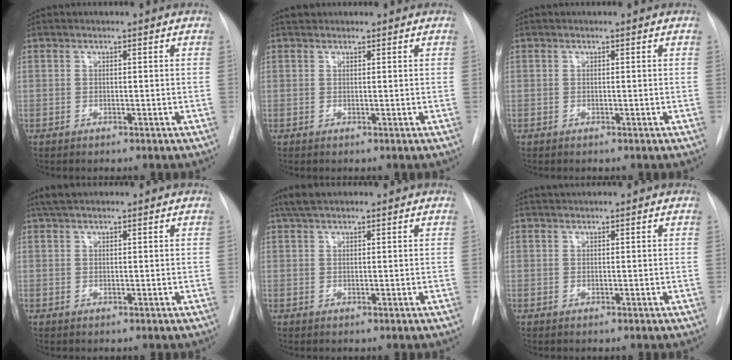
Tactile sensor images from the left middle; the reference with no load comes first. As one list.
[{"total": 1.0, "force": [0.9, 0.5, 0.1], "torque": [-0.005, 0.010, 0.016]}, {"total": 0.0}, {"total": 2.7, "force": [2.2, 0.6, 1.4], "torque": [-0.028, 0.018, 0.041]}, {"total": 3.1, "force": [2.4, 0.7, 1.7], "torque": [-0.036, 0.016, 0.047]}, {"total": 0.8, "force": [0.8, -0.1, 0.1], "torque": [-0.005, 0.009, 0.018]}]